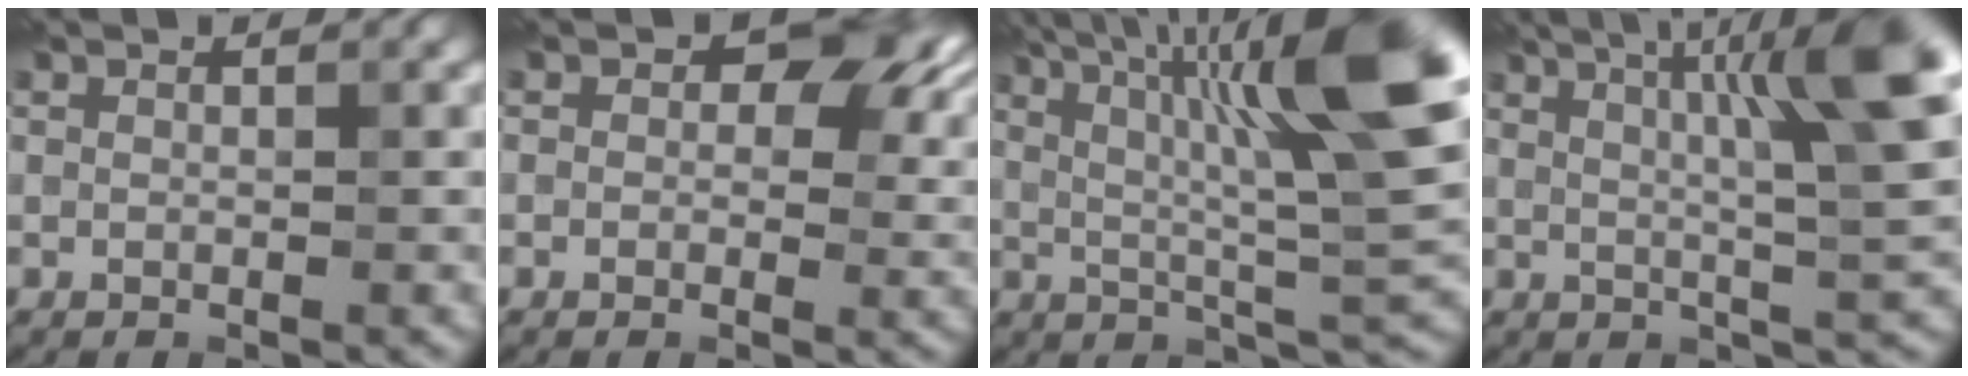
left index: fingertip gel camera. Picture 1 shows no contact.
{"total": 7.1, "force": [1.7, 4.7, 5.1], "torque": [-0.043, 0.006, 0.015]}
{"total": 13.5, "force": [4.6, 2.2, 12.5], "torque": [-0.187, 0.019, 0.073]}
{"total": 10.8, "force": [3.5, 2.1, 10.0], "torque": [-0.126, 0.016, 0.052]}